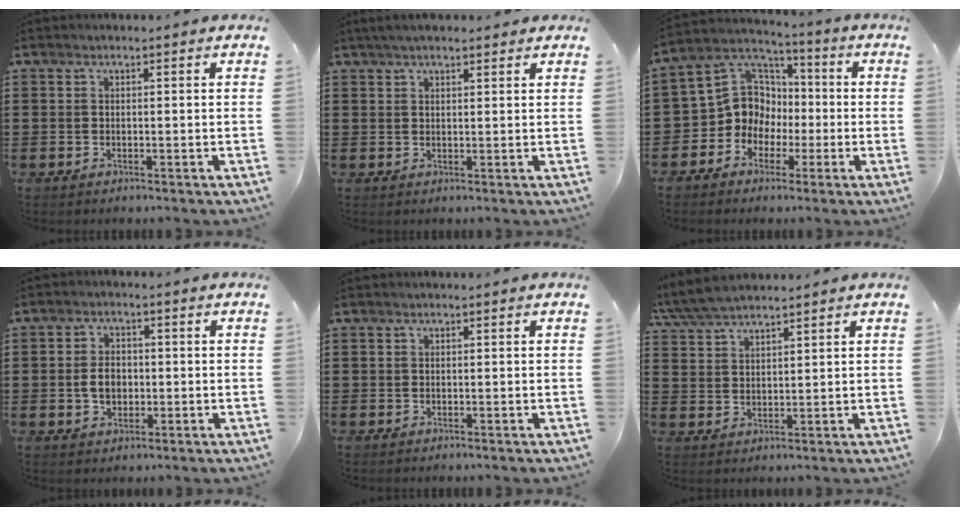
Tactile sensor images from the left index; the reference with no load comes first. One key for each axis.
{"total": 2.6, "fx": 2.2, "fy": 0.5, "fz": 1.4, "tx": -0.029, "ty": 0.007, "tz": 0.040}
{"total": 9.7, "fx": -1.7, "fy": 9.0, "fz": 3.3, "tx": -0.109, "ty": 0.008, "tz": -0.036}
{"total": 4.0, "fx": -0.5, "fy": 2.8, "fz": 2.8, "tx": -0.049, "ty": 0.003, "tz": -0.013}
{"total": 0.0}
{"total": 4.9, "fx": 4.5, "fy": 1.0, "fz": 1.8, "tx": -0.050, "ty": -0.006, "tz": 0.085}